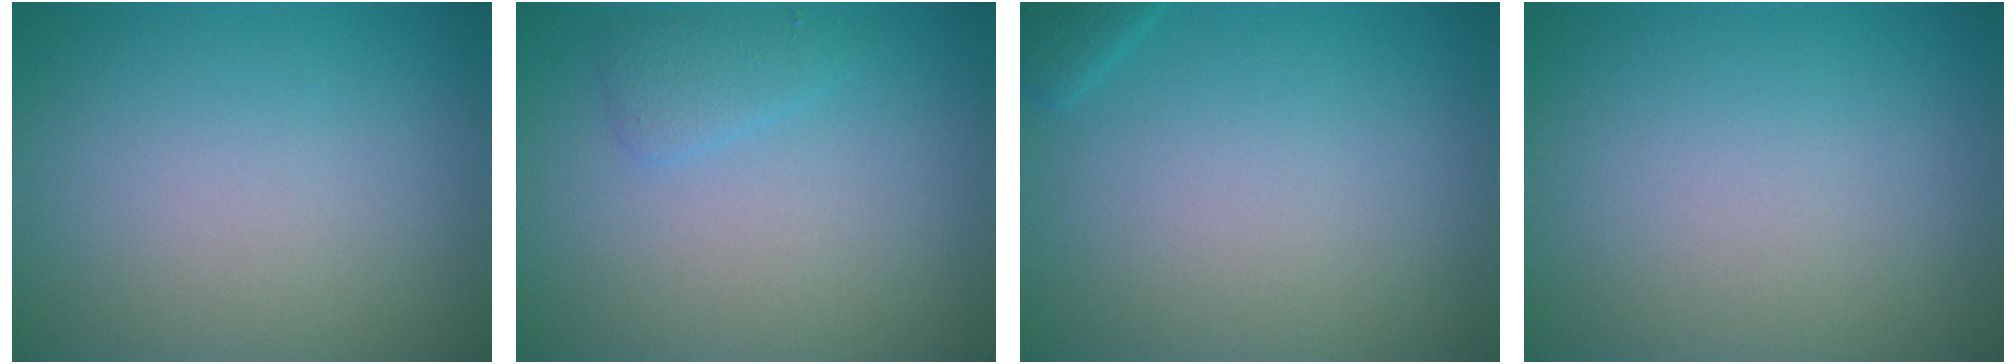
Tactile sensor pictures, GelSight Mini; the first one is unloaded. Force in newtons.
{"total": 1.4, "press": 1.4, "slide": 0.1}
{"total": 1.1, "press": 1.1, "slide": 0.1}
{"total": 0.0}